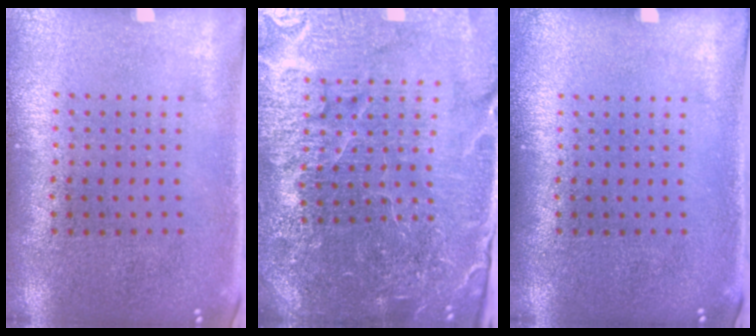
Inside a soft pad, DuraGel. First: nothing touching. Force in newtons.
{"total": 5.8, "press": 5.2, "slide": 2.6}
{"total": 0.0}